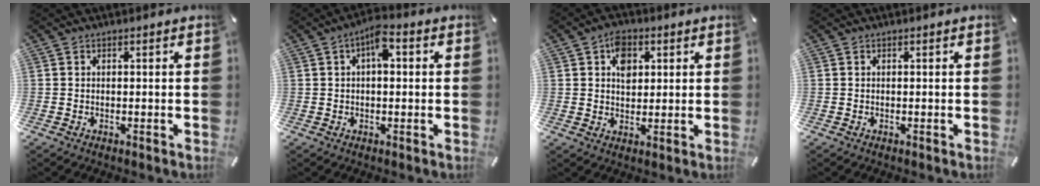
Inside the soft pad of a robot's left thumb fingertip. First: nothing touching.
{"total": 5.5, "force": [1.2, 2.7, 4.6], "torque": [-0.076, 0.007, 0.017]}
{"total": 6.4, "force": [1.9, 4.9, 3.7], "torque": [-0.043, -0.005, 0.027]}
{"total": 0.0}